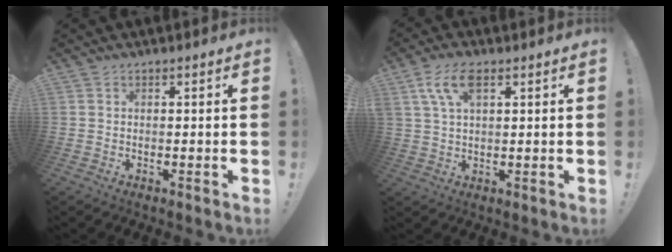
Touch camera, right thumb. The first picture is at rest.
{"total": 8.1, "force": [3.7, 3.7, 6.2], "torque": [-0.119, 0.006, 0.072]}